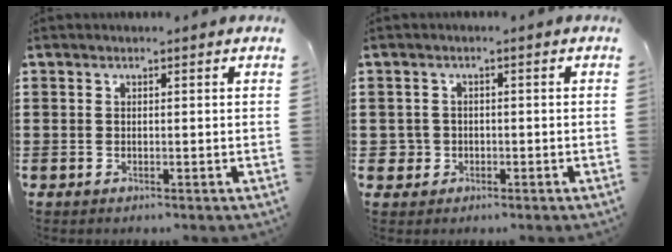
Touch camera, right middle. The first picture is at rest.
{"total": 2.2, "force": [-0.6, 2.1, 0.3], "torque": [-0.016, 0.004, -0.016]}